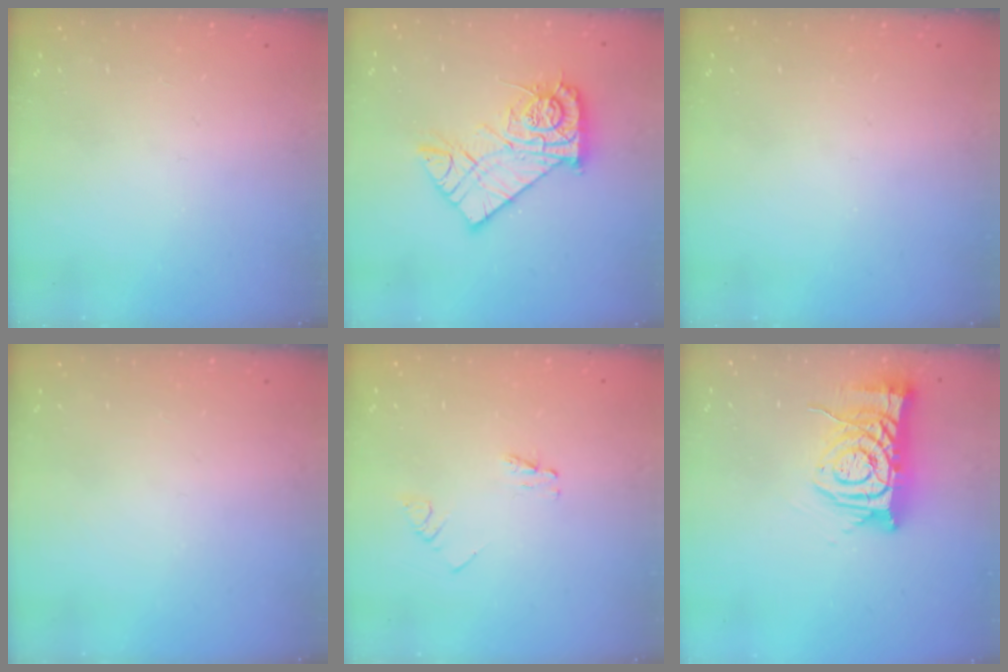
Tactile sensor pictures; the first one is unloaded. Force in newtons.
{"total": 14.4, "press": 14.4, "slide": 1.4}
{"total": 0.0}
{"total": 0.0}
{"total": 2.6, "press": 2.6, "slide": 0.4}
{"total": 11.9, "press": 11.9, "slide": 1.3}